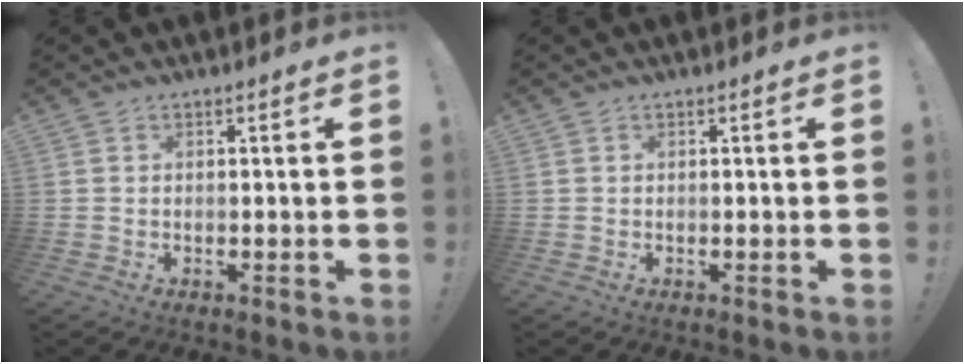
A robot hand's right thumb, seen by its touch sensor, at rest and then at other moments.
{"total": 0.0}